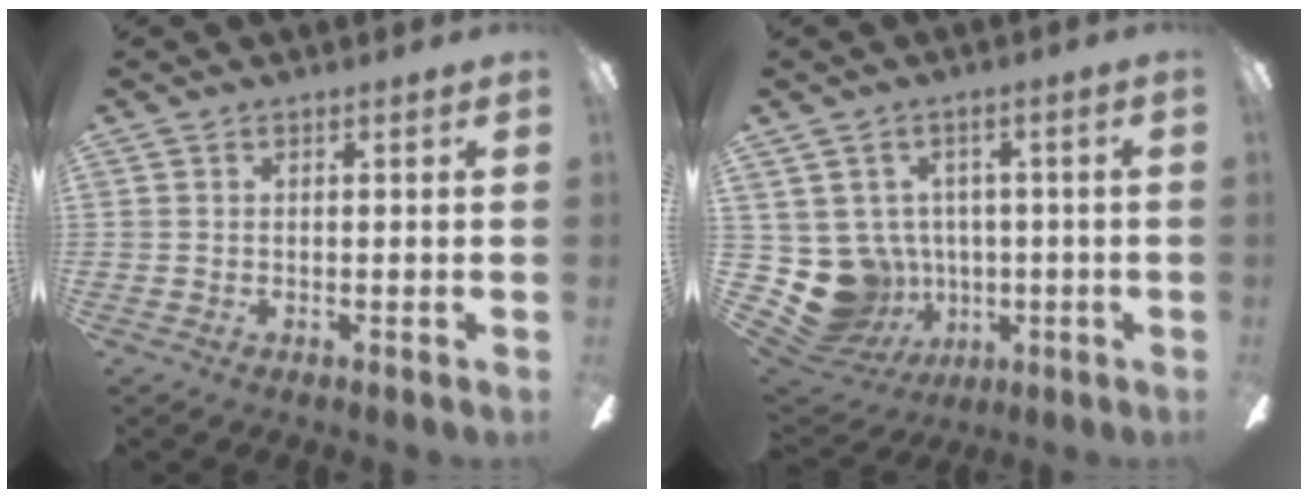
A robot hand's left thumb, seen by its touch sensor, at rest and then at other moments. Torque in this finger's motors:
{"motor_torque": [0.01, 0.10, 0.04, -0.02, 0.00]}